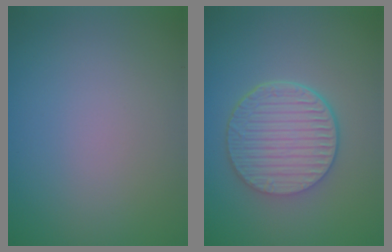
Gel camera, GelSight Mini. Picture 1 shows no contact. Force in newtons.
{"total": 6.6, "press": 4.7, "slide": 4.6}